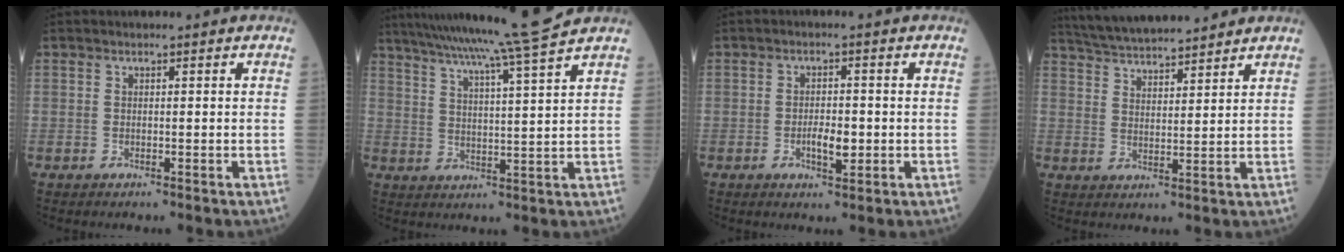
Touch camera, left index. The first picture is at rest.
{"total": 15.0, "force": [12.9, -2.4, 7.4], "torque": [-0.129, -0.020, 0.188]}
{"total": 3.5, "force": [-0.8, 1.2, 3.1], "torque": [-0.059, 0.001, -0.011]}
{"total": 12.3, "force": [11.4, 1.2, 4.5], "torque": [-0.085, 0.026, 0.186]}